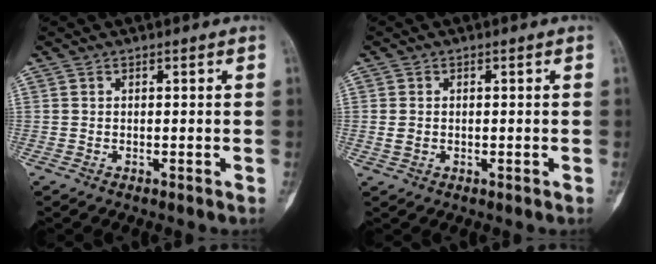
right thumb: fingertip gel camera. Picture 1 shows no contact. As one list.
[{"total": 2.0, "force": [-0.1, 1.6, 1.2], "torque": [-0.024, 0.005, 0.000]}]